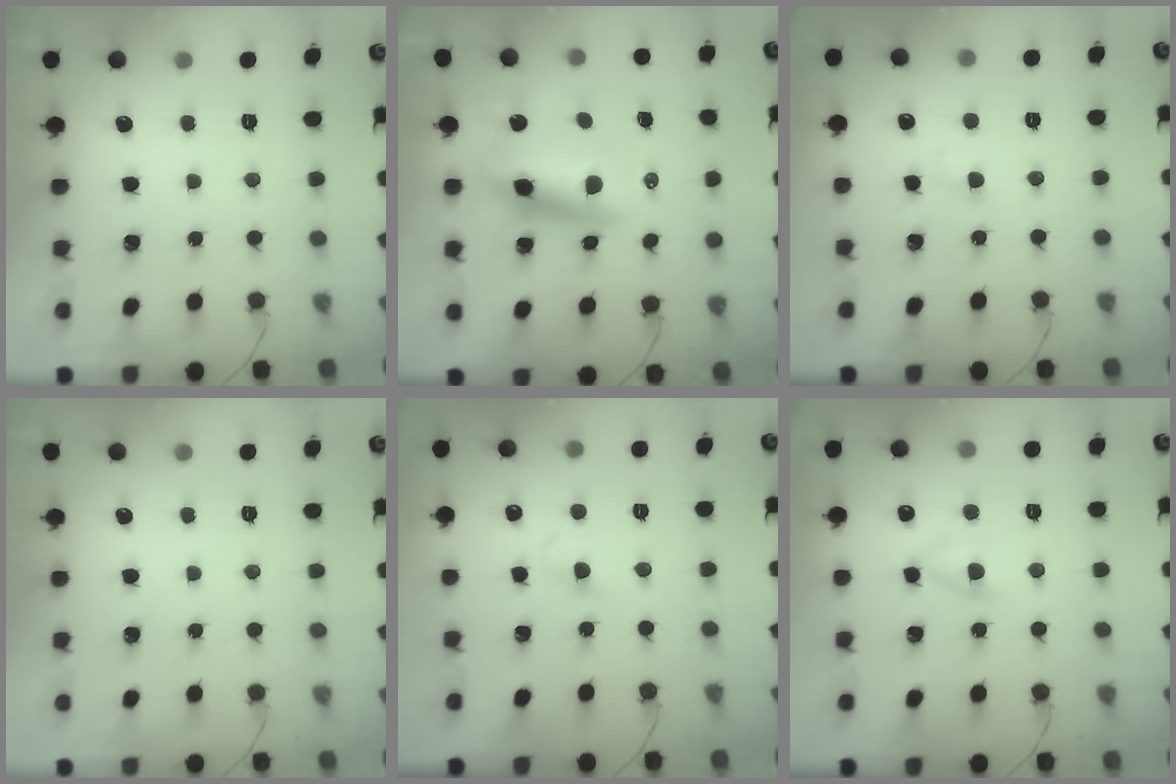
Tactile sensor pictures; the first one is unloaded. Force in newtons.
{"total": 9.6, "press": 9.3, "slide": 2.5}
{"total": 2.4, "press": 2.2, "slide": 1.0}
{"total": 0.0}
{"total": 2.2, "press": 2.0, "slide": 0.9}
{"total": 5.2, "press": 4.9, "slide": 1.7}